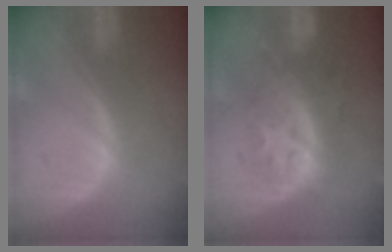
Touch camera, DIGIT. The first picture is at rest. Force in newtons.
{"total": 8.2, "press": 7.7, "slide": 2.8}